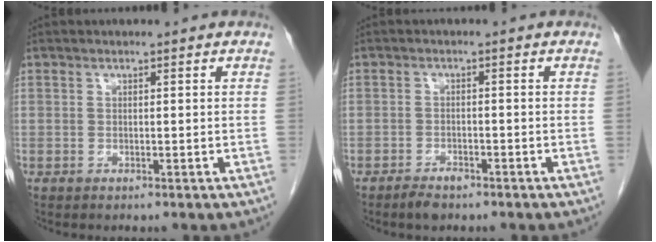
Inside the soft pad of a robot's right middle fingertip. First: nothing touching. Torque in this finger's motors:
{"motor_torque": [-0.17, -0.41, 0.00, 0.00]}